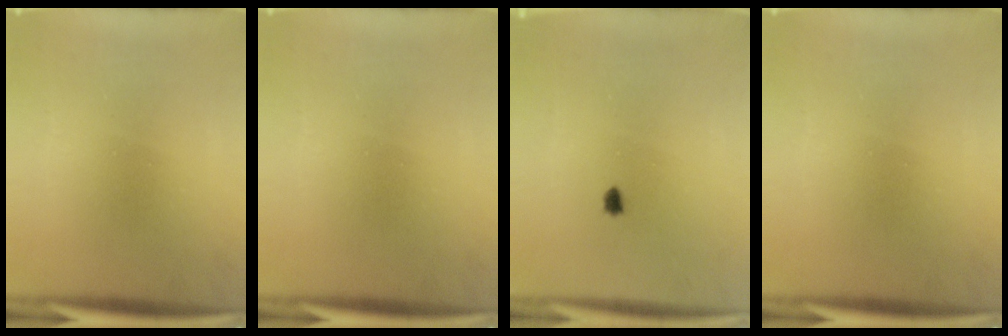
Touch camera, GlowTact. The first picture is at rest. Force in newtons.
{"total": 0.0}
{"total": 0.6}
{"total": 0.0}